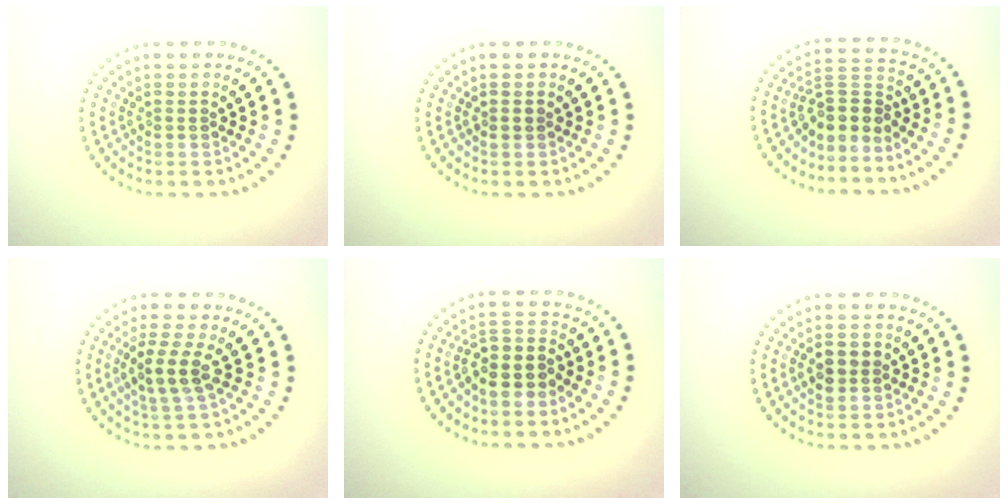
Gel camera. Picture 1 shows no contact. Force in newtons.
{"total": 0.6, "press": 0.6, "slide": 0.1}
{"total": 3.1, "press": 2.2, "slide": 2.2}
{"total": 2.9, "press": 2.5, "slide": 1.4}
{"total": 3.3, "press": 2.9, "slide": 1.6}
{"total": 2.7, "press": 2.7, "slide": 0.1}